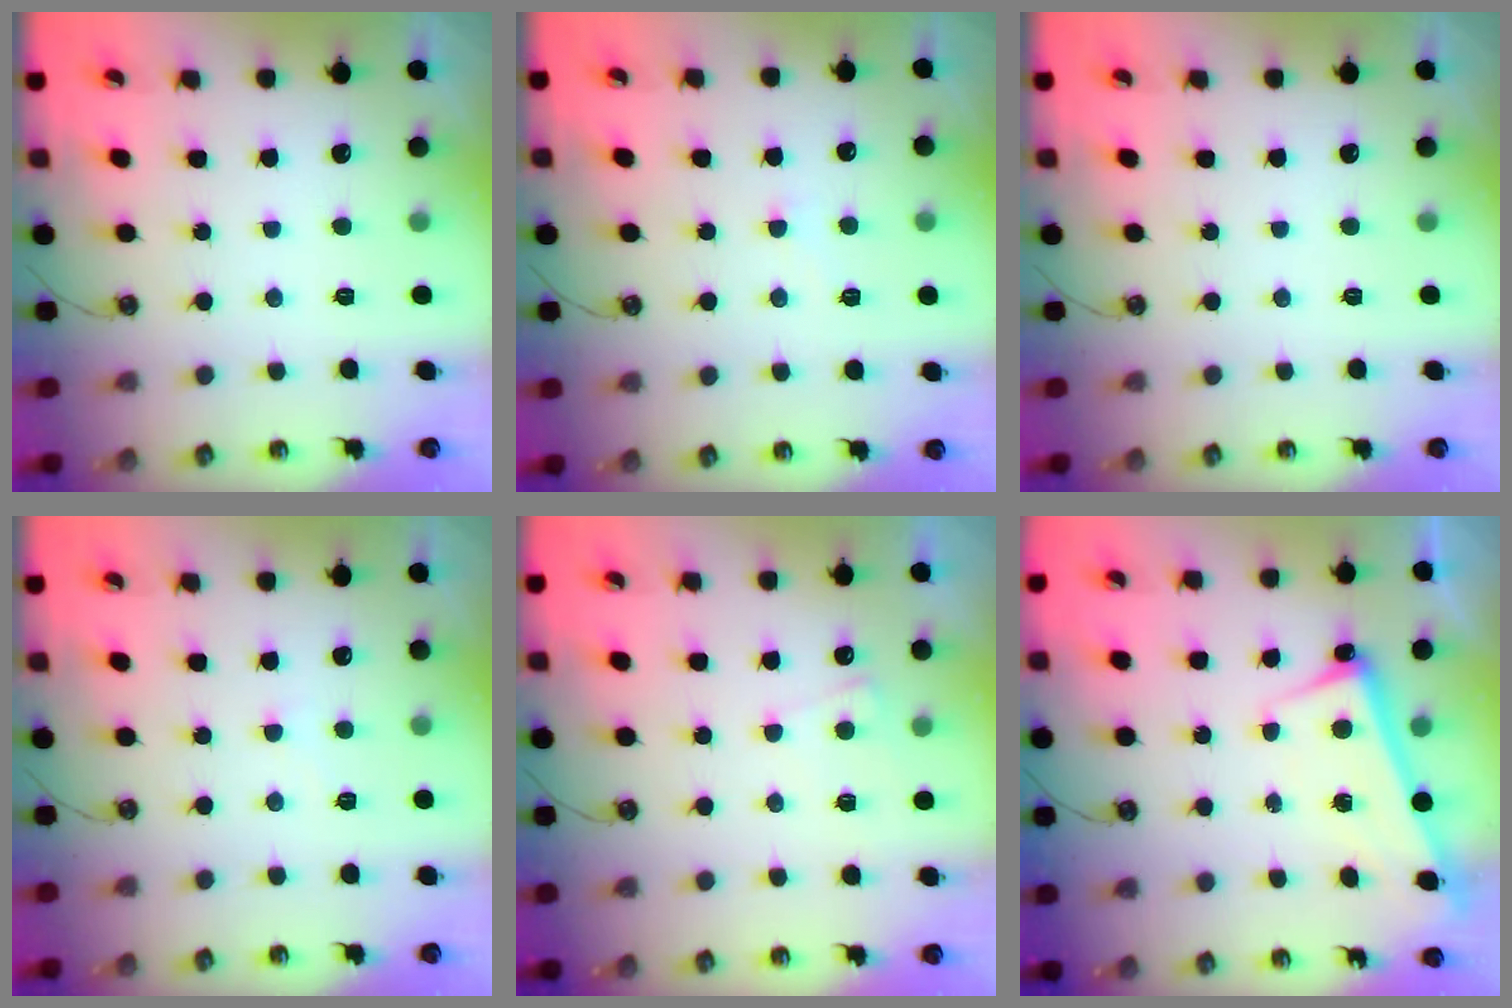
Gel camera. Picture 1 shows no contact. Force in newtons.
{"total": 3.0, "press": 2.8, "slide": 0.8}
{"total": 0.0}
{"total": 1.0, "press": 0.9, "slide": 0.4}
{"total": 5.2, "press": 5.2, "slide": 0.5}
{"total": 2.6, "press": 2.4, "slide": 0.9}